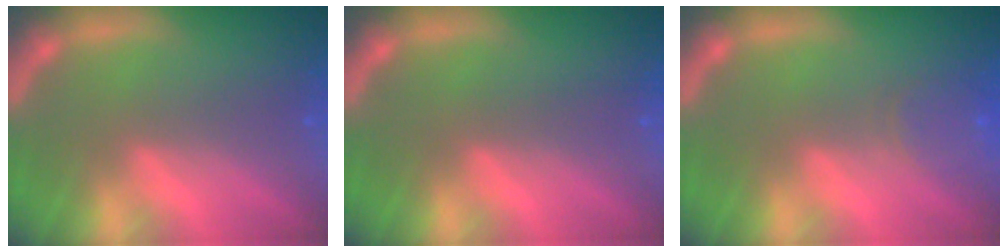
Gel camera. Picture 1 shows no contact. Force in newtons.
{"total": 0.0}
{"total": 3.0}